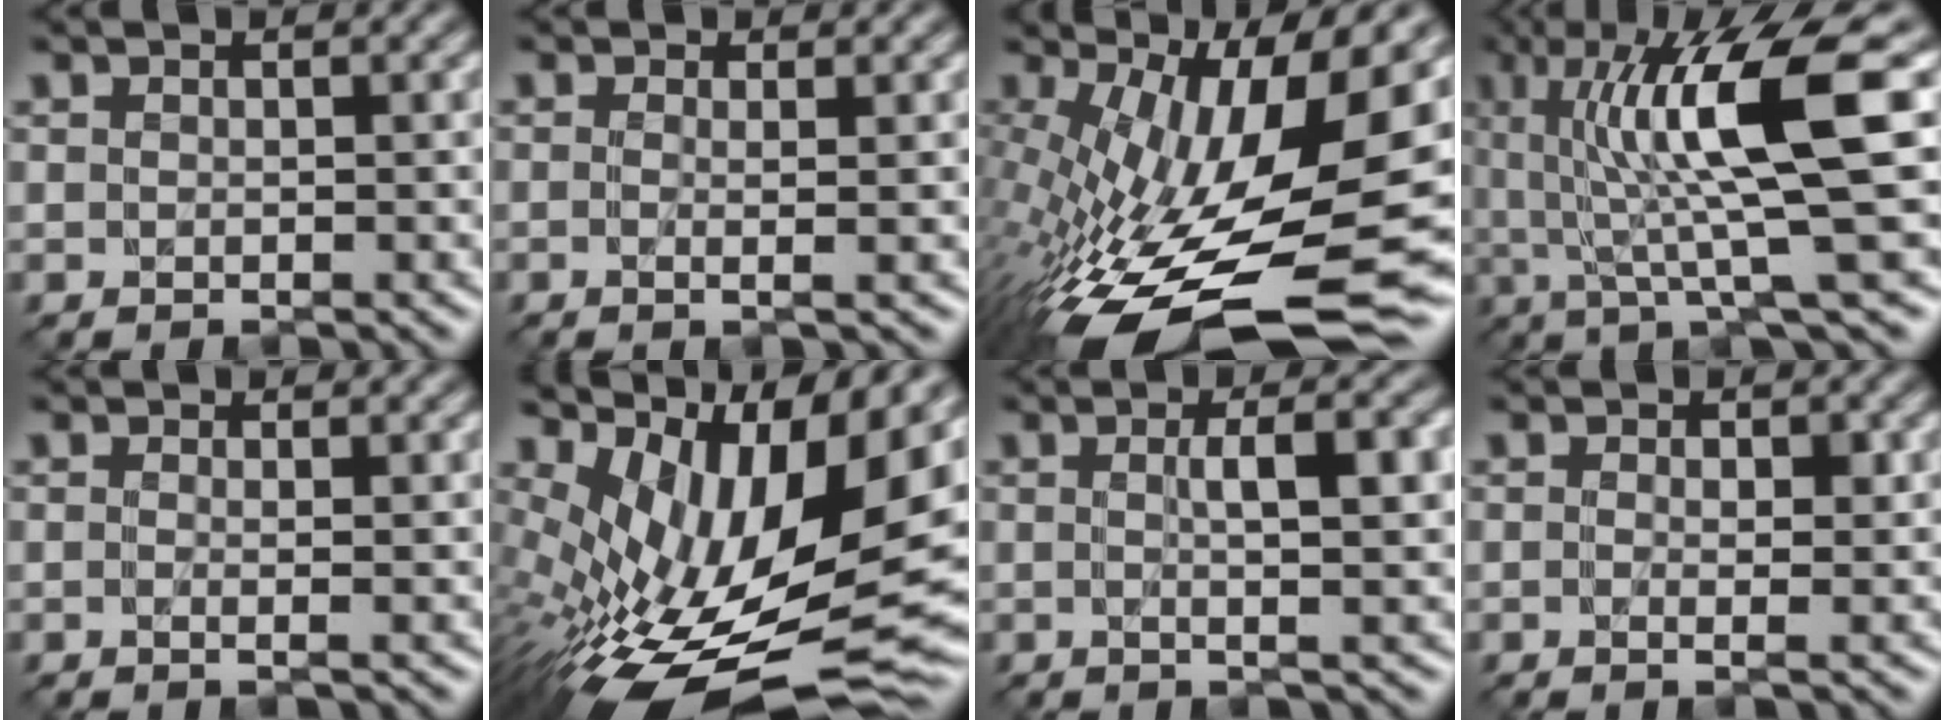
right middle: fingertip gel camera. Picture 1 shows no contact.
{"total": 1.2, "force": [-0.1, 0.1, 1.2], "torque": [-0.024, -0.004, -0.008]}
{"total": 16.9, "force": [-3.2, 6.9, 15.1], "torque": [-0.248, -0.013, -0.059]}
{"total": 11.2, "force": [2.3, 1.9, 10.8], "torque": [-0.155, 0.002, 0.039]}
{"total": 1.1, "force": [0.0, 0.1, 1.1], "torque": [-0.019, -0.004, -0.002]}
{"total": 15.6, "force": [1.6, 7.5, 13.6], "torque": [-0.234, 0.000, 0.034]}
{"total": 4.9, "force": [0.4, 1.2, 4.7], "torque": [-0.063, 0.007, 0.002]}
{"total": 1.5, "force": [0.1, 0.5, 1.4], "torque": [-0.026, -0.003, -0.001]}